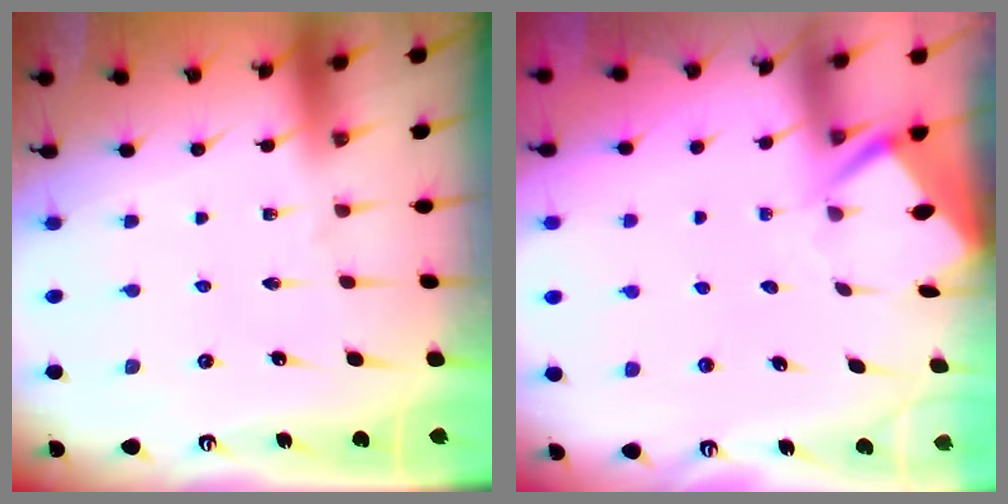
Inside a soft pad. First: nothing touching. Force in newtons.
{"total": 3.3, "press": 3.2, "slide": 0.3}